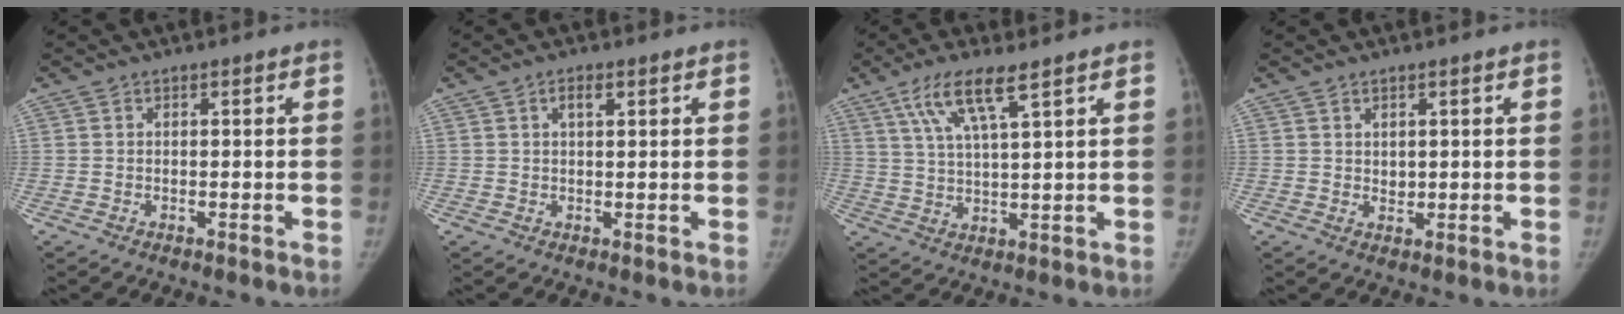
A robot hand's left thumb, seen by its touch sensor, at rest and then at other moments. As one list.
[{"total": 2.3, "force": [1.1, 0.9, 1.7], "torque": [-0.028, 0.001, 0.018]}, {"total": 8.3, "force": [4.8, 1.3, 6.7], "torque": [-0.137, -0.017, 0.099]}, {"total": 1.5, "force": [0.5, 1.1, 0.8], "torque": [-0.006, -0.005, 0.013]}]